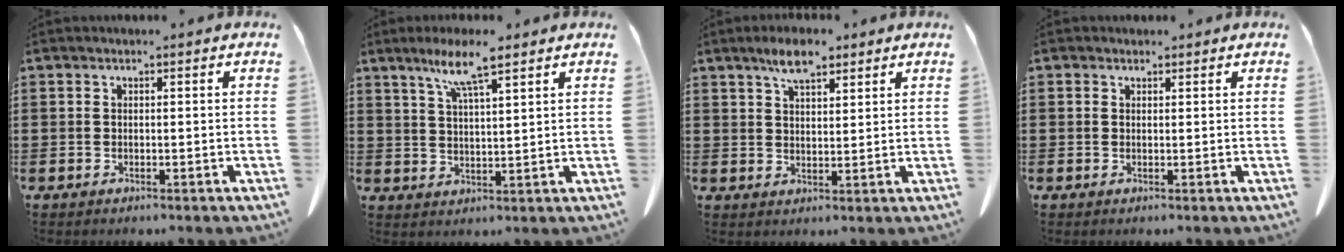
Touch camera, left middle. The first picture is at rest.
{"total": 6.8, "force": [4.7, 0.4, 4.9], "torque": [-0.107, -0.005, 0.080]}
{"total": 5.6, "force": [4.1, 1.9, 3.4], "torque": [-0.074, 0.001, 0.074]}
{"total": 0.8, "force": [0.6, 0.5, 0.1], "torque": [-0.004, 0.003, 0.012]}